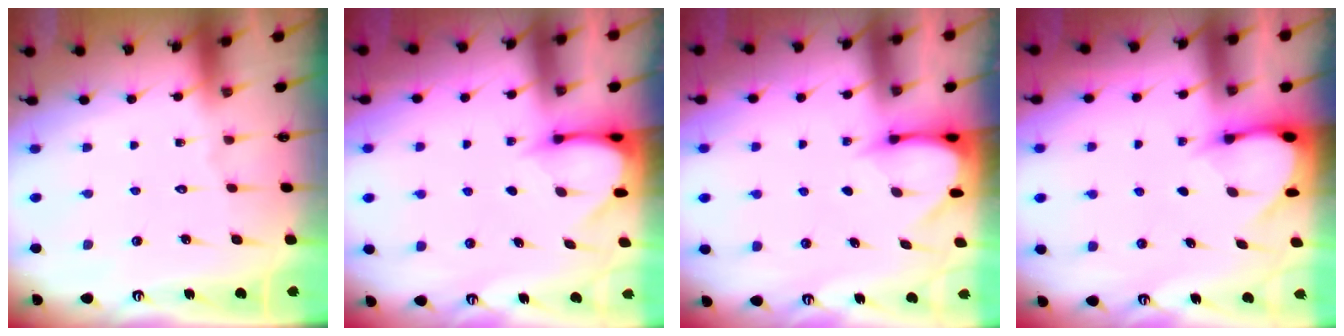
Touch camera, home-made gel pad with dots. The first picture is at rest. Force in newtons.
{"total": 3.8, "press": 3.8, "slide": 0.3}
{"total": 3.6, "press": 3.6, "slide": 0.3}
{"total": 3.6, "press": 3.6, "slide": 0.3}